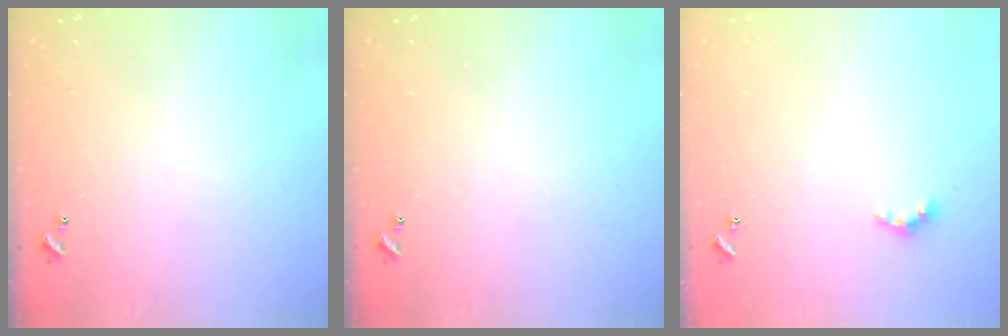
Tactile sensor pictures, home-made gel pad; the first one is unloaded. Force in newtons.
{"total": 0.0}
{"total": 3.6, "press": 3.6, "slide": 0.6}